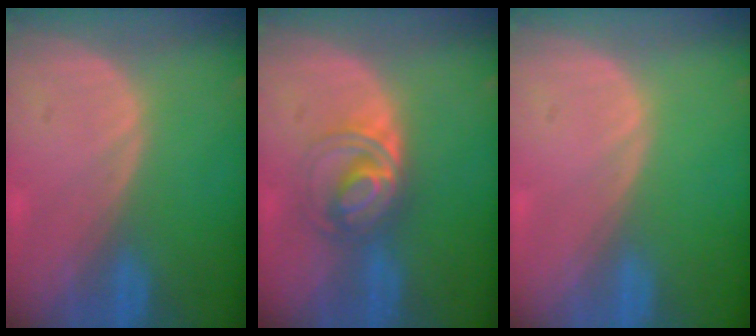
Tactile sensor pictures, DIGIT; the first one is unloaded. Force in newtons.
{"total": 6.0, "press": 5.6, "slide": 2.2}
{"total": 0.0}